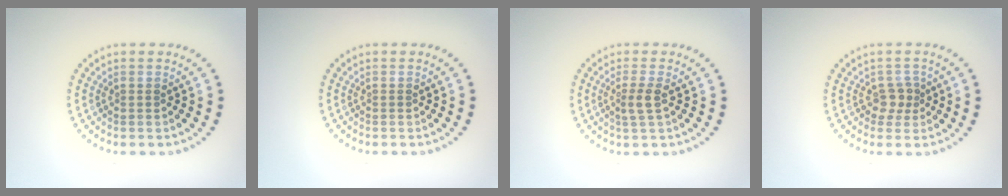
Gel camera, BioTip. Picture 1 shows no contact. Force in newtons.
{"total": 0.0}
{"total": 1.6, "press": 1.4, "slide": 0.8}
{"total": 1.7, "press": 1.4, "slide": 1.0}